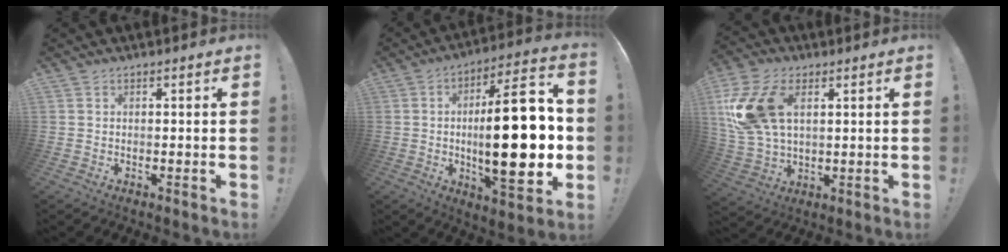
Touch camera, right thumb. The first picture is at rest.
{"total": 26.8, "force": [-0.8, 8.6, 25.4], "torque": [-0.409, -0.004, -0.016]}
{"total": 17.7, "force": [5.0, 11.1, 12.9], "torque": [-0.263, -0.009, 0.089]}